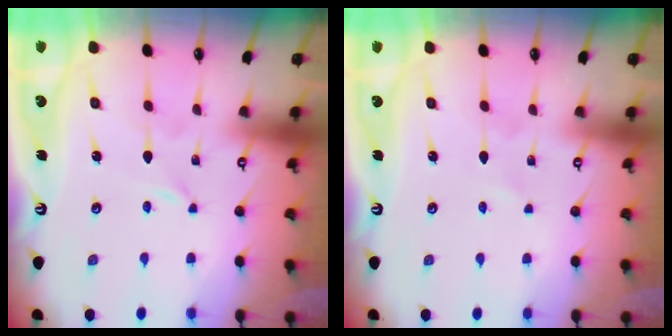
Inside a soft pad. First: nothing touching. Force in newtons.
{"total": 0.0}